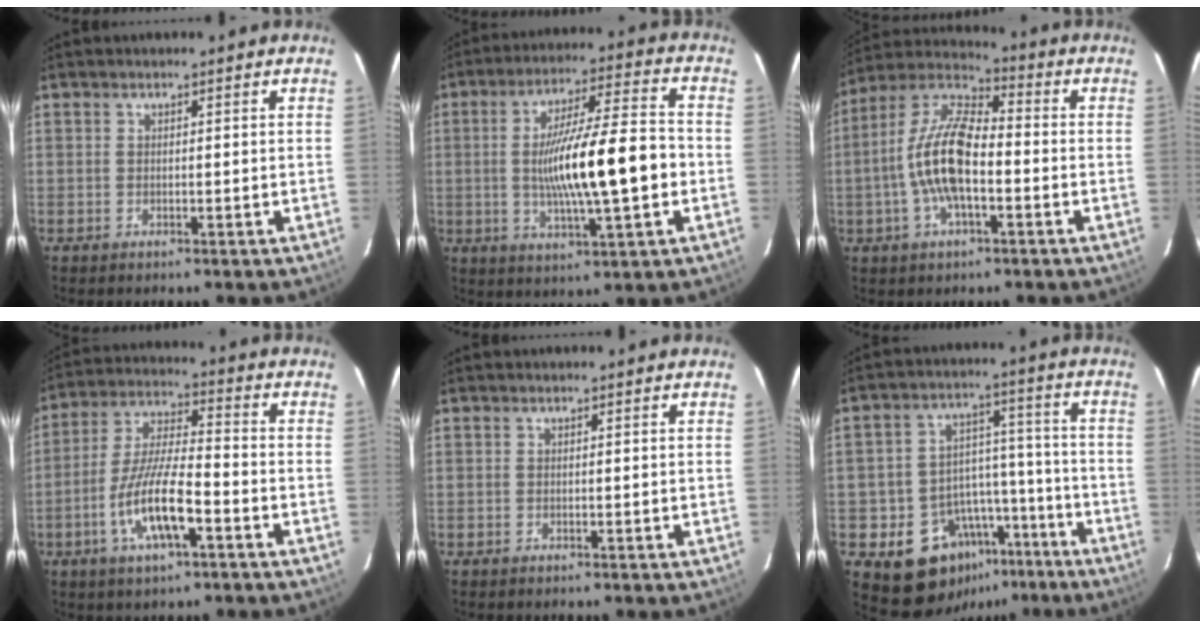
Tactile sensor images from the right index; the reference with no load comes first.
{"total": 16.3, "force": [-2.1, 2.3, 16.0], "torque": [-0.270, 0.000, -0.028]}
{"total": 13.4, "force": [-2.8, 5.3, 11.9], "torque": [-0.243, 0.010, -0.058]}
{"total": 12.6, "force": [-5.3, 3.1, 11.0], "torque": [-0.224, -0.004, -0.098]}
{"total": 0.0}
{"total": 15.6, "force": [-9.5, 11.4, 4.9], "torque": [-0.104, 0.059, -0.113]}